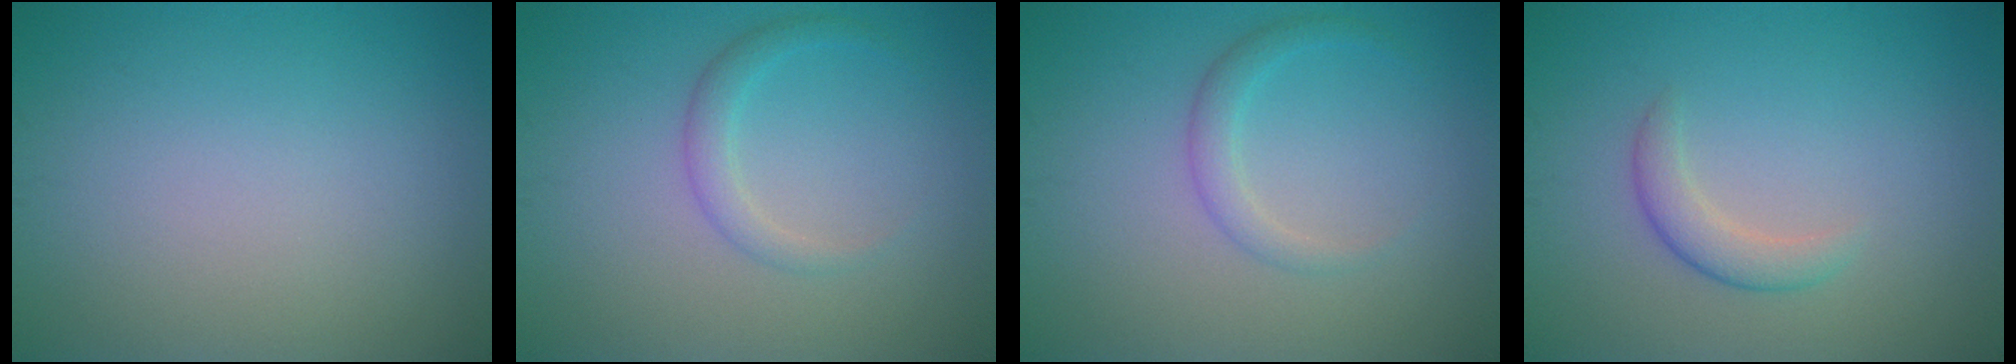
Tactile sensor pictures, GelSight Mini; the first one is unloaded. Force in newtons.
{"total": 1.8, "press": 1.8, "slide": 0.1}
{"total": 1.8, "press": 1.8, "slide": 0.1}
{"total": 2.1, "press": 2.1, "slide": 0.0}